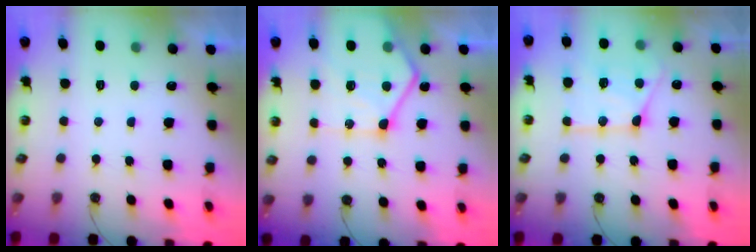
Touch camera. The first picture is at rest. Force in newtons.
{"total": 19.2, "press": 19.1, "slide": 1.6}
{"total": 16.3, "press": 16.2, "slide": 1.7}